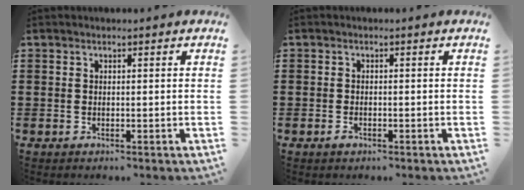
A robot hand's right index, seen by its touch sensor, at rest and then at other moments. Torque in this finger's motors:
{"motor_torque": [0.00, 2.14, 0.00, -0.01]}